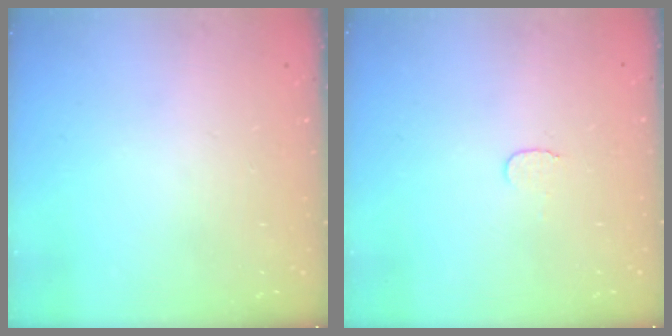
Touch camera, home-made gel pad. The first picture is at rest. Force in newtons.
{"total": 3.5, "press": 3.5, "slide": 0.3}